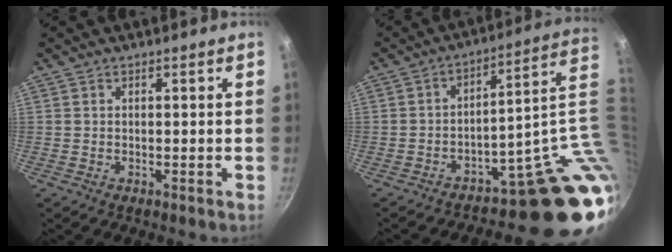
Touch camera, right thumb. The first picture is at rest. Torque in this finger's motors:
{"motor_torque": [4.87, 0.14, 1.58, -1.18, 0.10]}